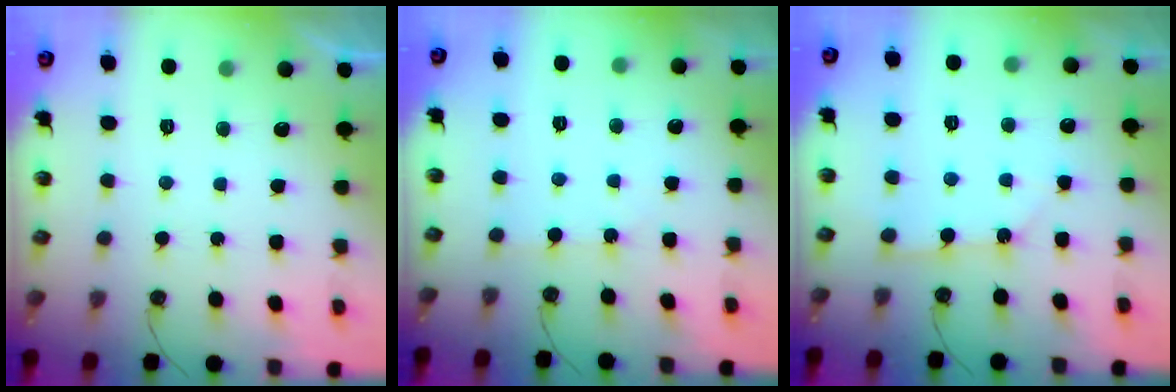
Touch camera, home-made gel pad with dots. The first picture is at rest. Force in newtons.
{"total": 1.8, "press": 1.8, "slide": 0.3}
{"total": 2.9, "press": 2.9, "slide": 0.3}